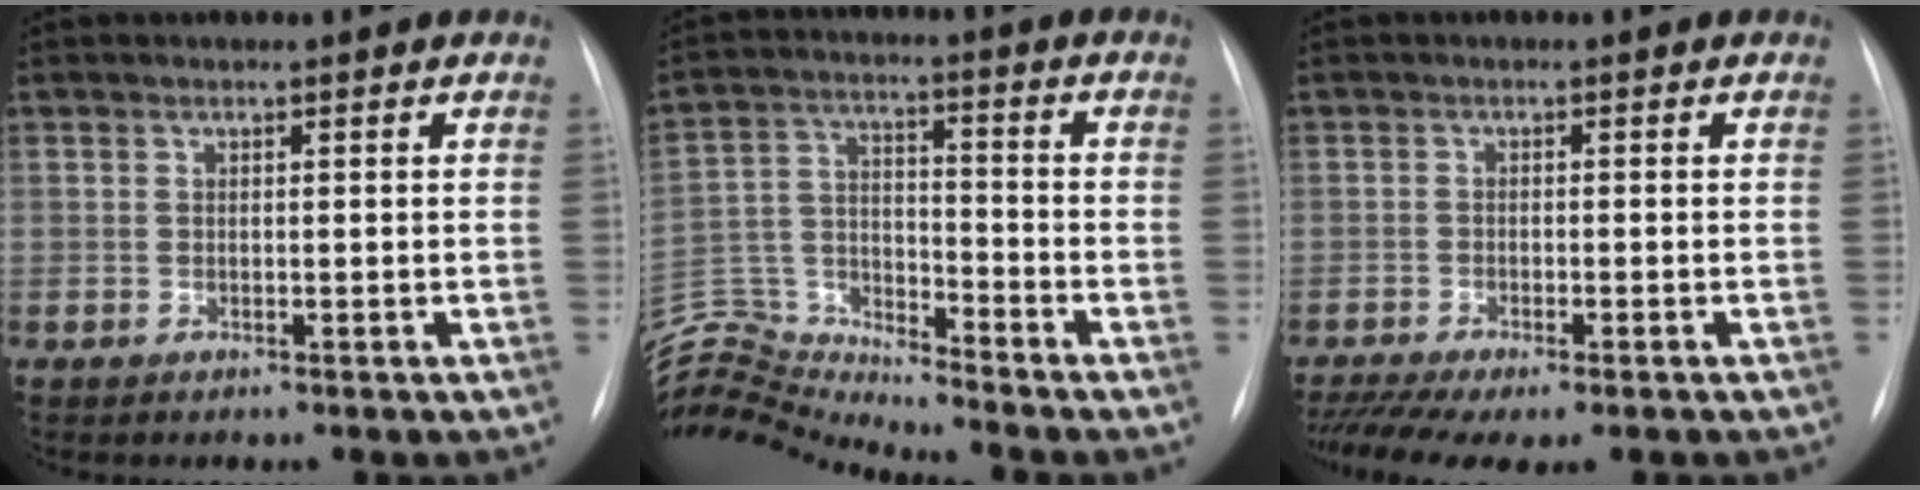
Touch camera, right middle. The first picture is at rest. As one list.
[{"total": 13.4, "force": [-13.4, -0.8, 0.2], "torque": [-0.014, 0.043, -0.255]}, {"total": 9.0, "force": [-7.4, 1.5, 4.9], "torque": [-0.082, -0.004, -0.112]}]